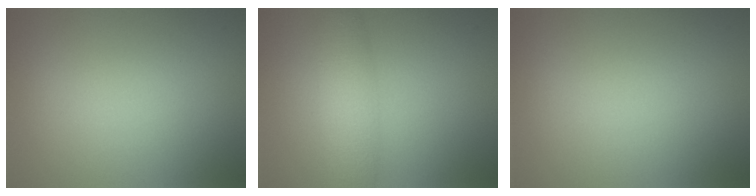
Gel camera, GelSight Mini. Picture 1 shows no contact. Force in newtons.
{"total": 3.5, "press": 3.5, "slide": 0.1}
{"total": 0.0}